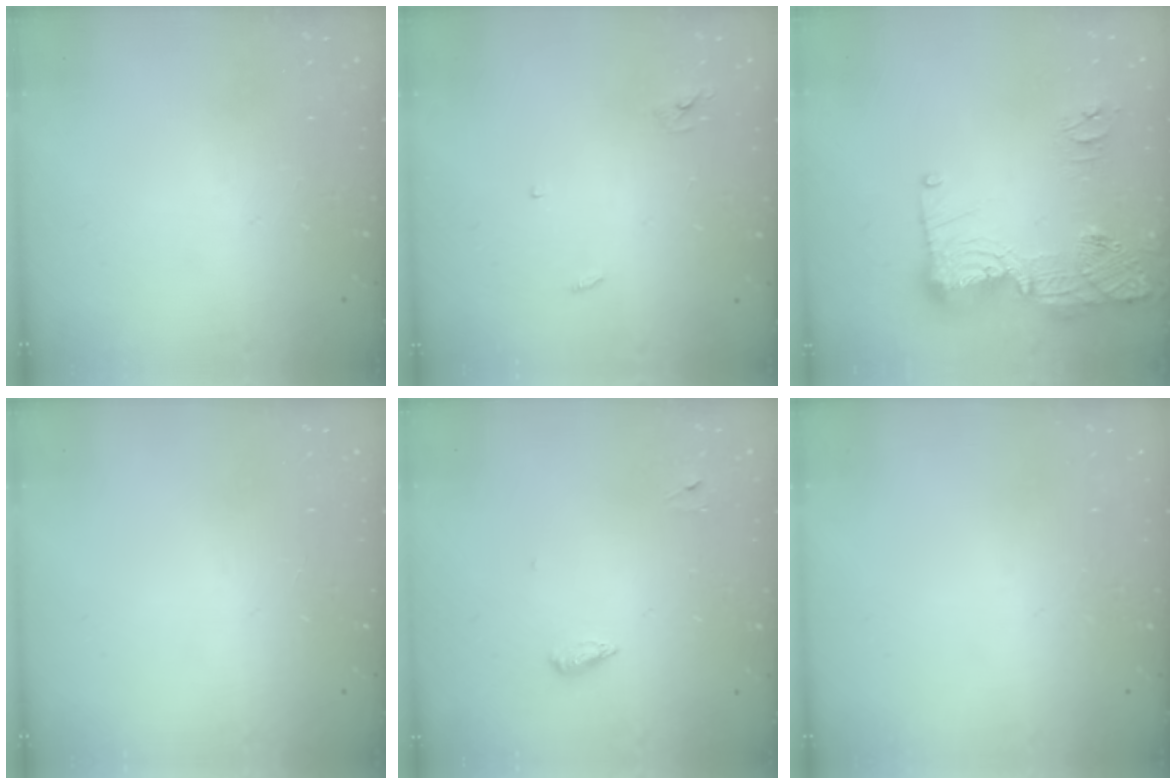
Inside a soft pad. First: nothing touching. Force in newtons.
{"total": 2.4, "press": 2.4, "slide": 0.2}
{"total": 17.6, "press": 17.3, "slide": 3.3}
{"total": 0.0}
{"total": 4.6, "press": 4.4, "slide": 1.0}
{"total": 0.0}